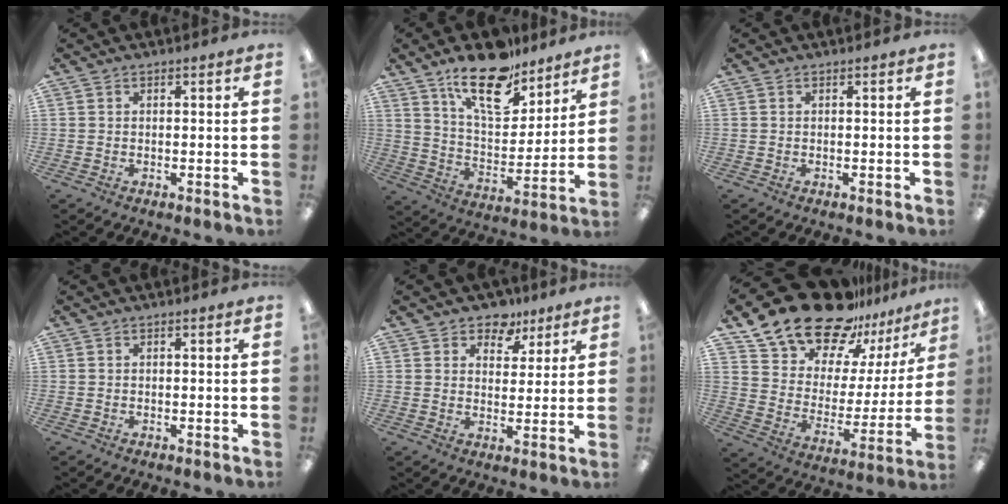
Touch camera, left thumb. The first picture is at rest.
{"total": 18.5, "force": [13.4, 7.8, 10.1], "torque": [-0.169, -0.076, 0.229]}
{"total": 0.0}
{"total": 0.0}
{"total": 6.0, "force": [4.6, 3.6, 1.3], "torque": [-0.003, -0.029, 0.078]}
{"total": 20.9, "force": [18.1, 8.7, 5.8], "torque": [-0.127, -0.136, 0.334]}